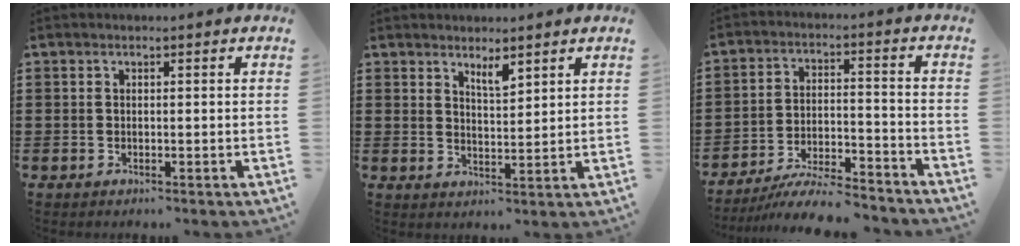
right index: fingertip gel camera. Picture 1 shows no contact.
{"total": 3.0, "force": [2.5, 0.7, 1.6], "torque": [-0.028, -0.002, 0.044]}
{"total": 7.6, "force": [-7.2, 0.8, 2.4], "torque": [-0.043, 0.012, -0.138]}